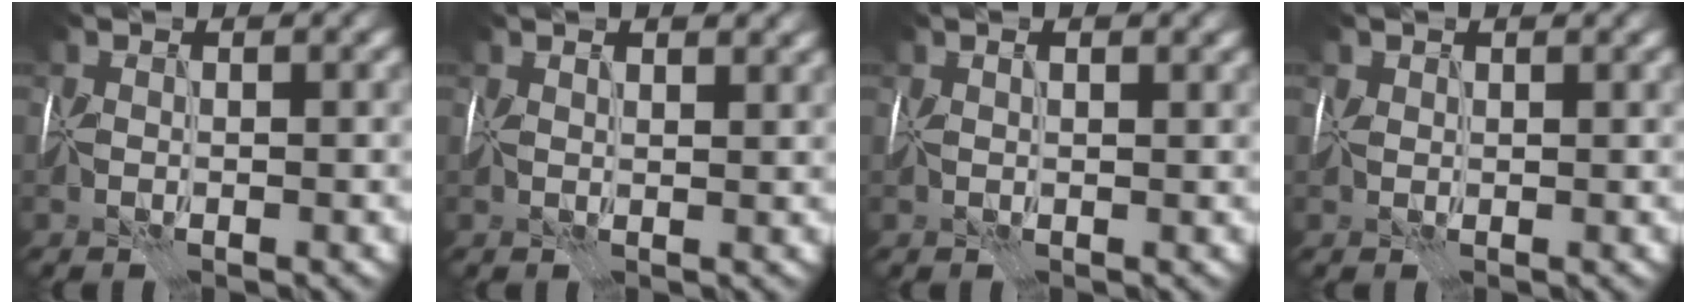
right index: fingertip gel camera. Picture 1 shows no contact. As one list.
[{"total": 3.3, "force": [2.0, 1.5, 2.2], "torque": [-0.036, 0.014, 0.022]}, {"total": 2.4, "force": [1.1, 1.0, 1.8], "torque": [-0.026, 0.011, 0.012]}, {"total": 0.9, "force": [0.8, 0.5, 0.1], "torque": [-0.004, 0.001, 0.015]}]